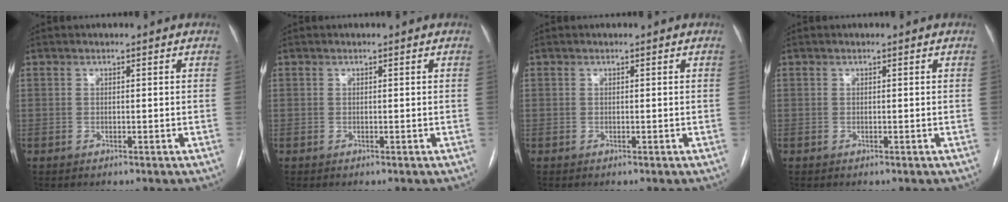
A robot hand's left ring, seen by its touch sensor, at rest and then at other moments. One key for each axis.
{"total": 0.0}
{"total": 0.0}
{"total": 0.0}